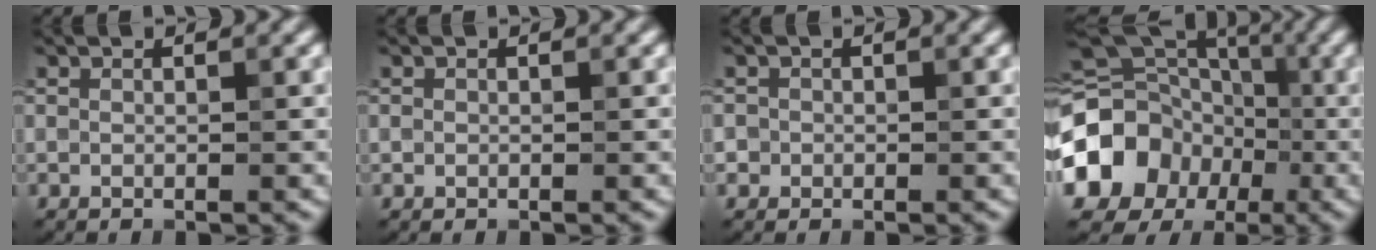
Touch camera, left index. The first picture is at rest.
{"total": 0.0}
{"total": 1.7, "force": [-0.1, 1.7, 0.2], "torque": [0.020, 0.021, -0.028]}
{"total": 14.8, "force": [-4.1, 12.9, 5.8], "torque": [-0.125, -0.007, -0.097]}